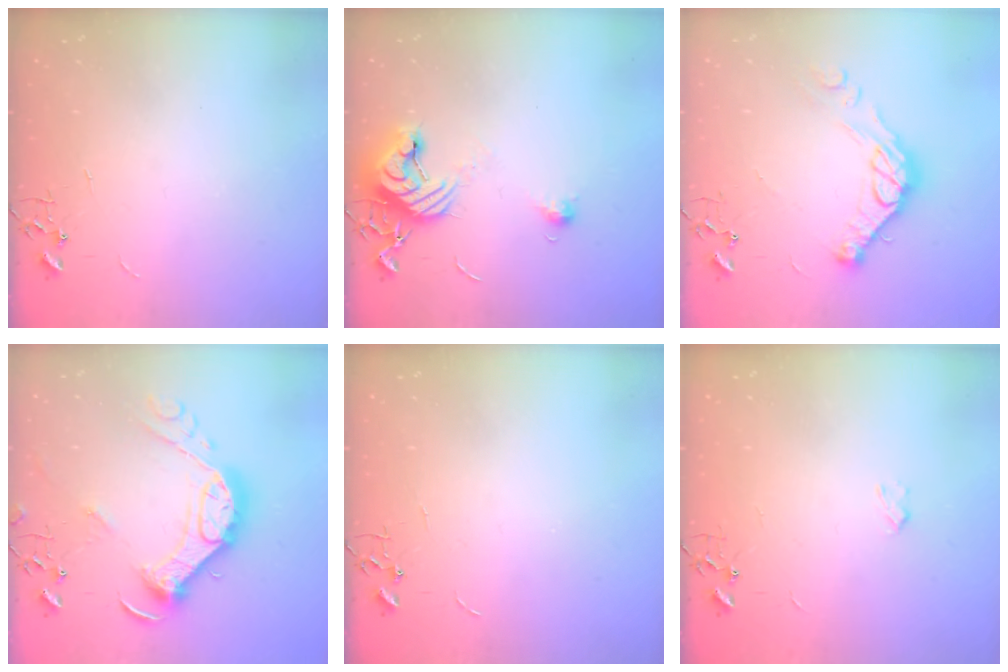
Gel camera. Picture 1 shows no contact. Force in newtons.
{"total": 11.3, "press": 11.2, "slide": 1.3}
{"total": 13.3, "press": 13.3, "slide": 0.8}
{"total": 18.4, "press": 18.3, "slide": 1.6}
{"total": 0.0}
{"total": 2.4, "press": 2.4, "slide": 0.4}